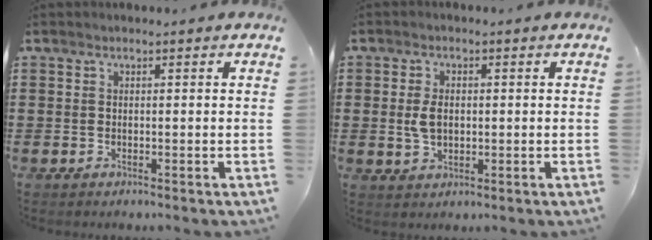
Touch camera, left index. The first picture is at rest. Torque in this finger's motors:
{"motor_torque": [1.08, 1.05, 0.40, 0.06]}